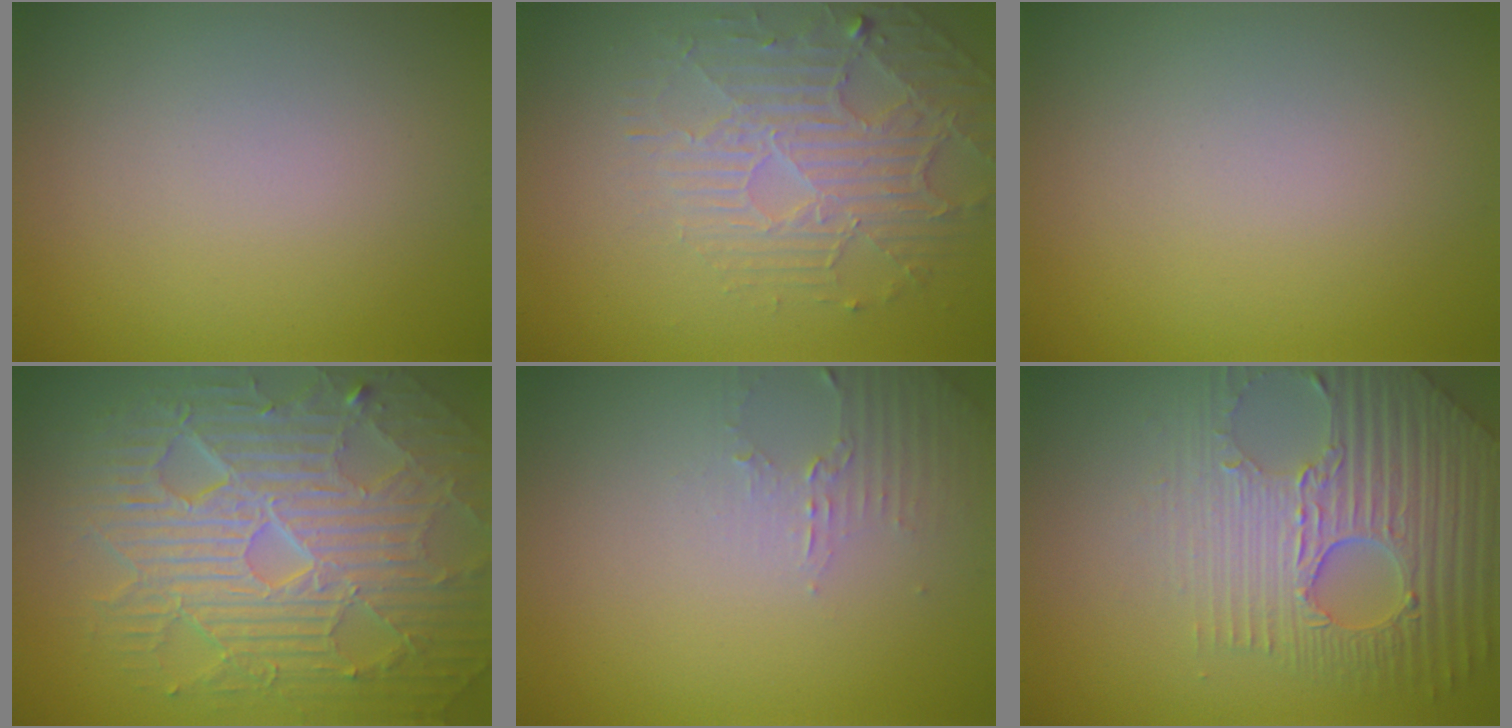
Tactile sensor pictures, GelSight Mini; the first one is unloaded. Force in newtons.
{"total": 4.5, "press": 3.3, "slide": 3.1}
{"total": 0.0}
{"total": 10.3, "press": 6.6, "slide": 7.9}
{"total": 1.8, "press": 1.7, "slide": 0.5}
{"total": 7.5, "press": 5.4, "slide": 5.2}